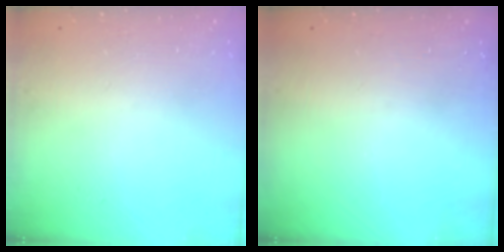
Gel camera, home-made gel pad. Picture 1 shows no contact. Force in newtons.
{"total": 0.0}